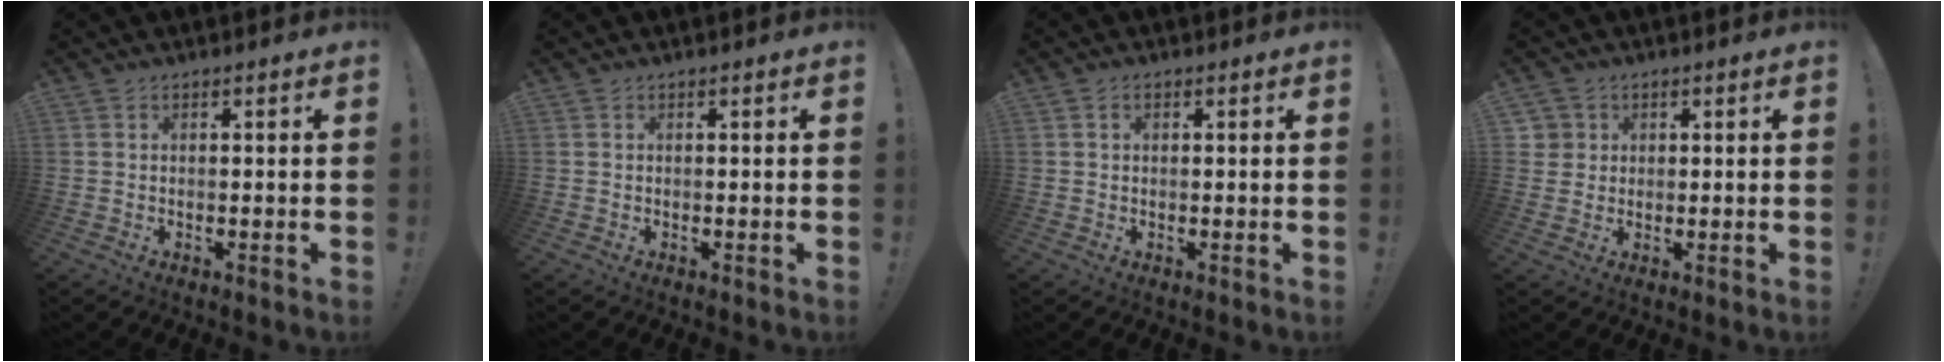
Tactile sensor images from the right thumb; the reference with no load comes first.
{"total": 0.0}
{"total": 0.9, "force": [0.3, 0.7, 0.5], "torque": [-0.007, 0.003, 0.004]}
{"total": 2.9, "force": [1.0, 2.7, 0.2], "torque": [-0.002, -0.001, 0.018]}